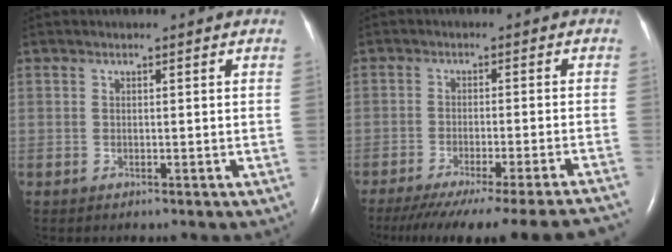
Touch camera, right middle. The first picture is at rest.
{"total": 22.6, "force": [-20.5, -1.2, 9.4], "torque": [-0.090, -0.062, -0.274]}